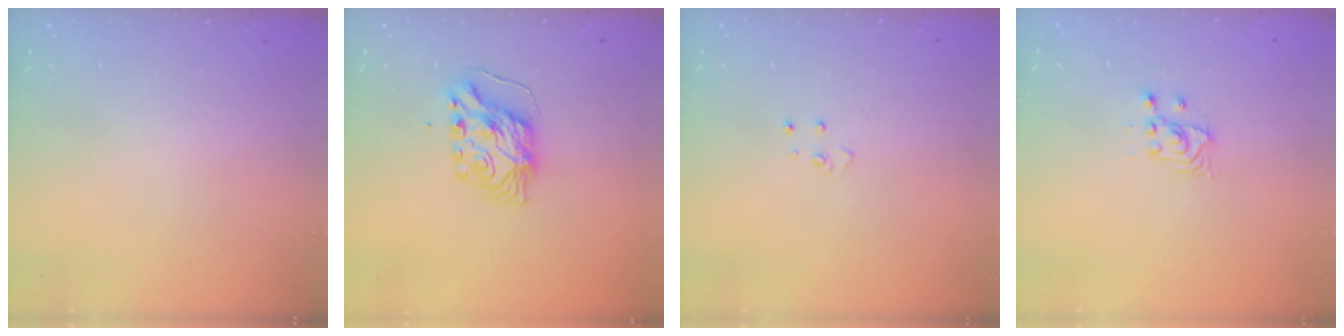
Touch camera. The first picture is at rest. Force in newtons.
{"total": 7.2, "press": 7.2, "slide": 0.8}
{"total": 4.0, "press": 3.9, "slide": 0.4}
{"total": 3.8, "press": 3.8, "slide": 0.4}